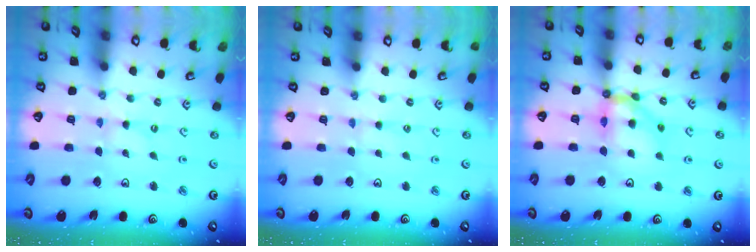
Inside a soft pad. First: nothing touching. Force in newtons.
{"total": 1.0, "press": 1.0, "slide": 0.2}
{"total": 11.8, "press": 11.7, "slide": 1.2}